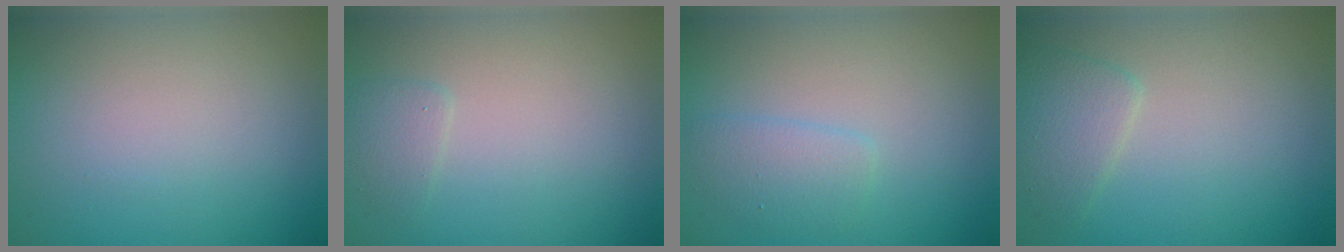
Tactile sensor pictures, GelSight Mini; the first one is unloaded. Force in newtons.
{"total": 1.1, "press": 1.1, "slide": 0.2}
{"total": 1.9, "press": 1.9, "slide": 0.1}
{"total": 2.4, "press": 2.4, "slide": 0.1}